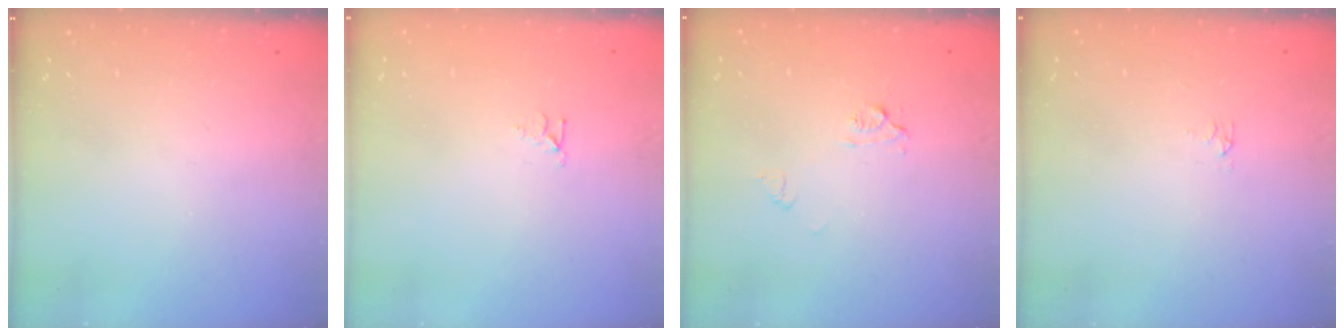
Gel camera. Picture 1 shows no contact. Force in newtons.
{"total": 3.3, "press": 3.3, "slide": 0.2}
{"total": 6.0, "press": 5.9, "slide": 0.5}
{"total": 2.9, "press": 2.9, "slide": 0.5}